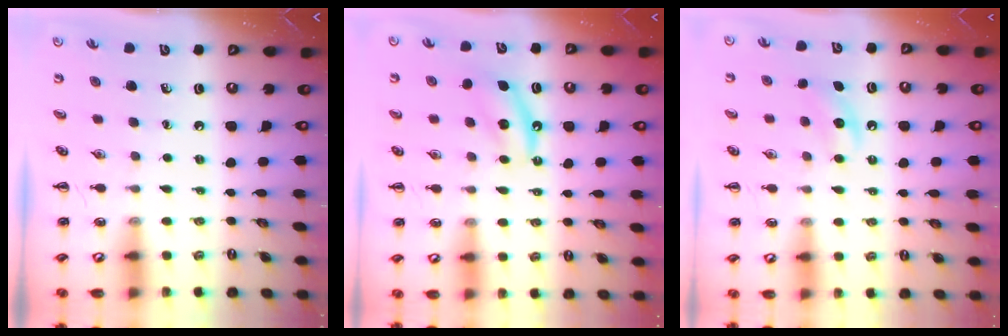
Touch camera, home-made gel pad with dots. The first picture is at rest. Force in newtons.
{"total": 5.6, "press": 5.4, "slide": 1.5}
{"total": 5.4, "press": 5.3, "slide": 1.3}